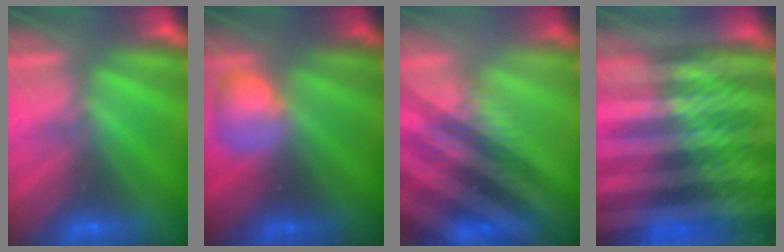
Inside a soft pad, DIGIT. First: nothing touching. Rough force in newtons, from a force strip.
{"total": 2.4}
{"total": 4.6}
{"total": 6.1}